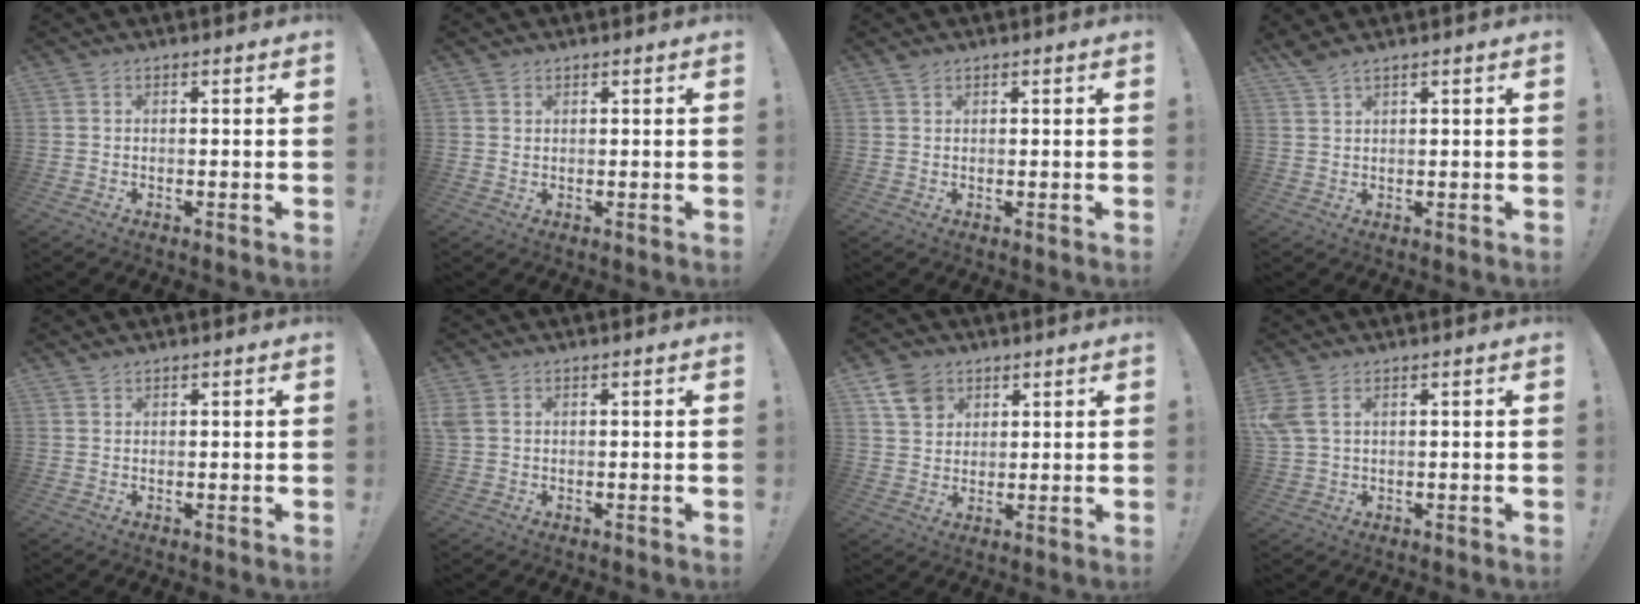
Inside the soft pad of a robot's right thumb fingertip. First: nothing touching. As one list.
[{"total": 1.3, "force": [1.0, 0.8, 0.2], "torque": [0.003, -0.004, 0.018]}, {"total": 1.2, "force": [1.0, 0.6, 0.3], "torque": [-0.001, -0.002, 0.017]}, {"total": 2.7, "force": [2.3, 0.1, 1.4], "torque": [-0.034, -0.011, 0.043]}, {"total": 0.8, "force": [0.8, 0.3, 0.1], "torque": [0.004, -0.003, 0.014]}, {"total": 1.8, "force": [0.5, 0.7, 1.6], "torque": [-0.030, 0.002, 0.011]}, {"total": 7.9, "force": [4.6, 5.9, 2.6], "torque": [-0.040, -0.019, 0.092]}, {"total": 4.7, "force": [2.1, 1.7, 3.8], "torque": [-0.080, -0.006, 0.043]}]